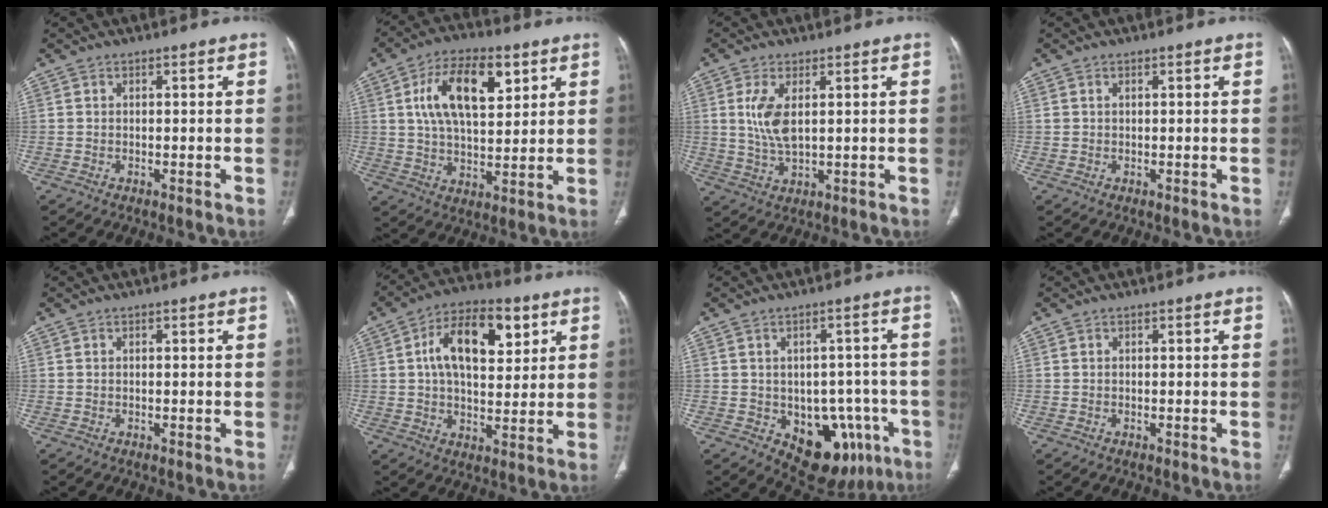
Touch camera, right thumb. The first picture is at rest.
{"total": 15.2, "force": [5.5, 7.6, 12.0], "torque": [-0.186, -0.008, 0.097]}
{"total": 6.5, "force": [1.6, 2.7, 5.7], "torque": [-0.125, -0.012, 0.039]}
{"total": 0.7, "force": [0.3, 0.5, 0.5], "torque": [-0.012, 0.008, 0.010]}
{"total": 0.0}
{"total": 15.3, "force": [5.1, 8.3, 11.9], "torque": [-0.166, 0.000, 0.079]}
{"total": 14.1, "force": [-5.3, 9.4, 9.1], "torque": [-0.062, 0.025, -0.054]}
{"total": 0.0}